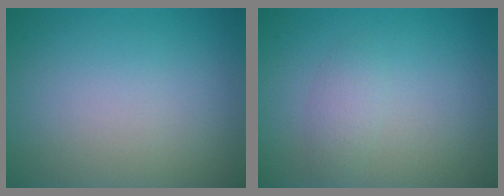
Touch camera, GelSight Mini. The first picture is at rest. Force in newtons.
{"total": 1.5, "press": 1.5, "slide": 0.1}